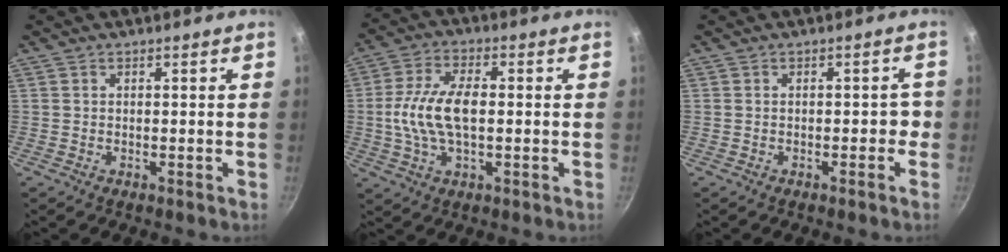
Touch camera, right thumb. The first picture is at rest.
{"total": 11.4, "force": [-0.1, 5.7, 9.8], "torque": [-0.192, 0.019, -0.009]}
{"total": 2.3, "force": [-0.7, 1.4, 1.7], "torque": [0.001, 0.019, -0.010]}